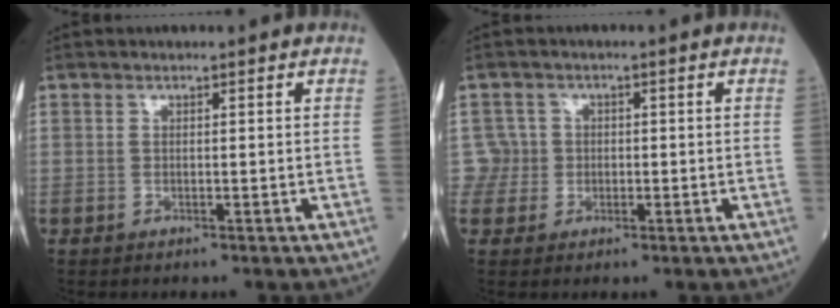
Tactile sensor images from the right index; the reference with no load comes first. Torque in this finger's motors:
{"motor_torque": [-0.12, -0.09, -0.10, -0.04]}